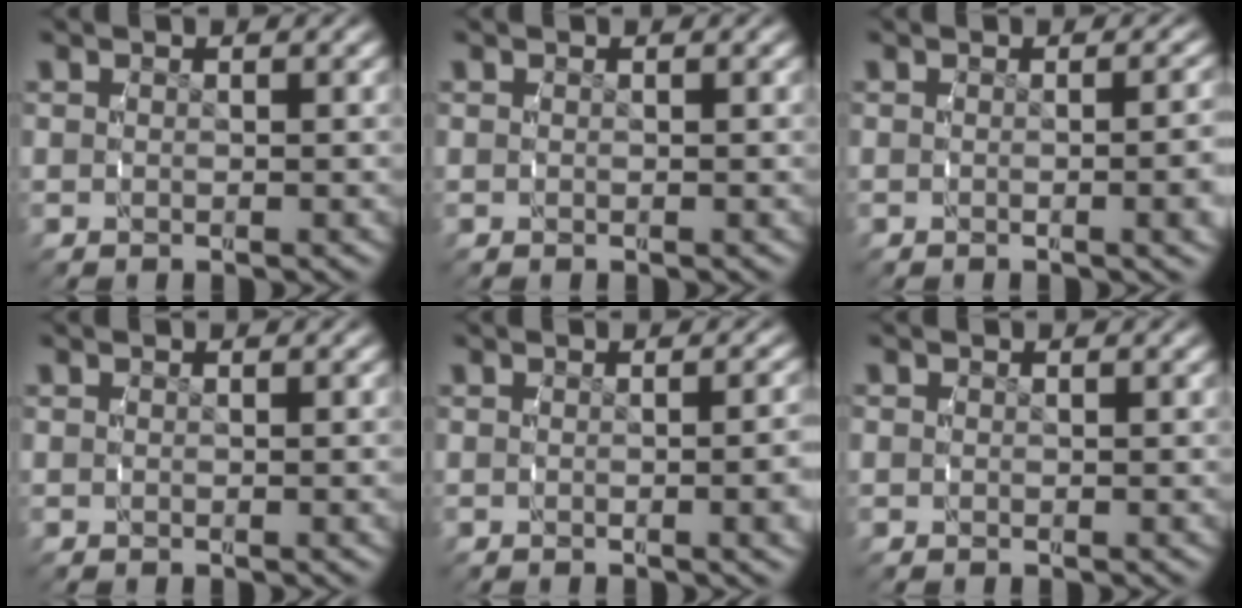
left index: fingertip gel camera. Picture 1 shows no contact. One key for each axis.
{"total": 0.0}
{"total": 2.6, "fx": -0.6, "fy": 0.3, "fz": 2.5, "tx": -0.016, "ty": 0.013, "tz": -0.017}
{"total": 0.0}
{"total": 2.2, "fx": -0.5, "fy": 0.3, "fz": 2.2, "tx": -0.013, "ty": 0.012, "tz": -0.016}
{"total": 0.0}